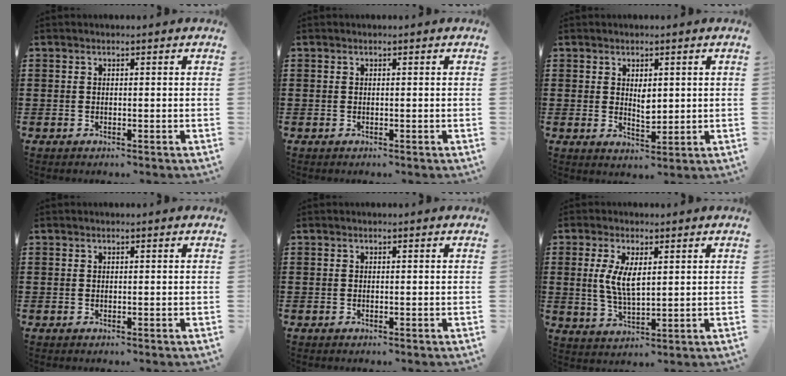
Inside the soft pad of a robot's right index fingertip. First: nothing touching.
{"total": 0.0}
{"total": 2.9, "force": [1.0, 1.5, 2.2], "torque": [-0.030, -0.003, 0.014]}
{"total": 0.0}
{"total": 0.0}
{"total": 5.7, "force": [1.1, 2.4, 5.1], "torque": [-0.110, 0.004, 0.016]}